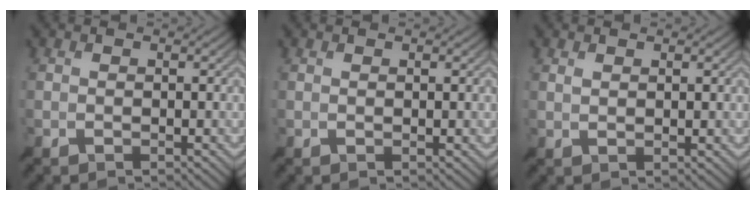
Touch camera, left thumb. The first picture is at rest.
{"total": 1.0, "force": [1.0, -0.3, 0.1], "torque": [0.002, 0.005, 0.015]}
{"total": 2.7, "force": [2.6, -0.4, 0.6], "torque": [-0.007, 0.009, 0.044]}